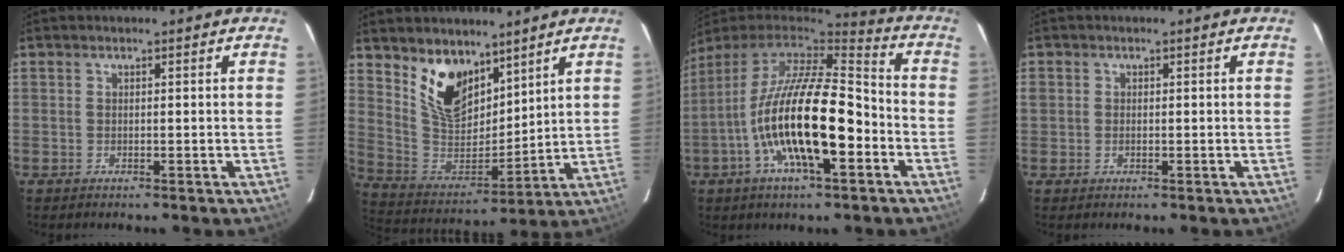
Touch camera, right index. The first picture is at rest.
{"total": 13.5, "force": [8.7, 7.4, 7.1], "torque": [-0.140, -0.004, 0.178]}
{"total": 20.4, "force": [-6.2, 6.4, 18.4], "torque": [-0.334, -0.019, -0.116]}
{"total": 1.3, "force": [-0.1, 1.2, 0.6], "torque": [-0.011, 0.000, -0.004]}